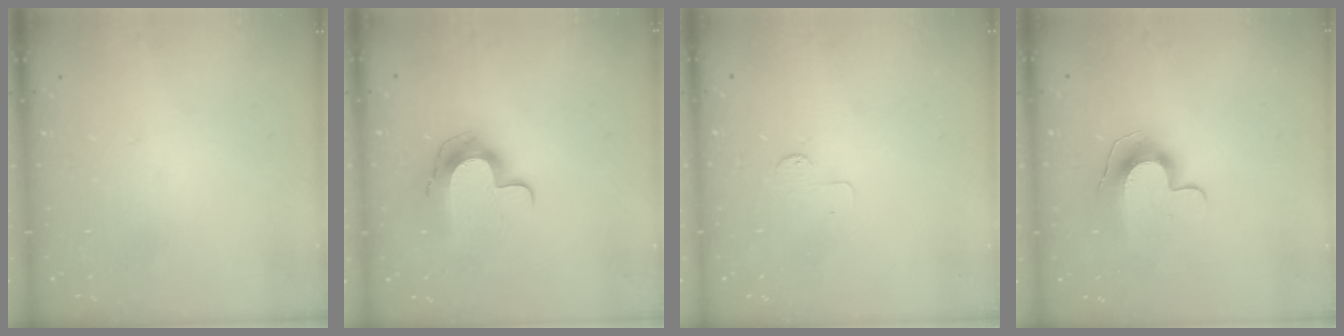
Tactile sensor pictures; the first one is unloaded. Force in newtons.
{"total": 11.5, "press": 11.5, "slide": 0.7}
{"total": 2.6, "press": 2.6, "slide": 0.3}
{"total": 9.6, "press": 9.6, "slide": 0.3}